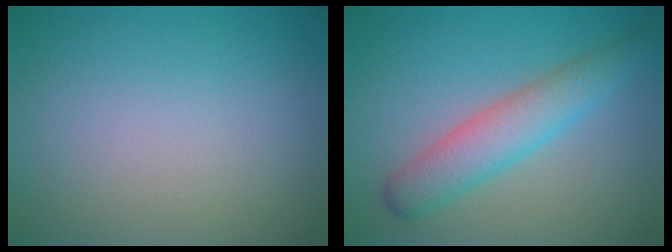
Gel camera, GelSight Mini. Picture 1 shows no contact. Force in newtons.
{"total": 4.2, "press": 4.2, "slide": 0.2}